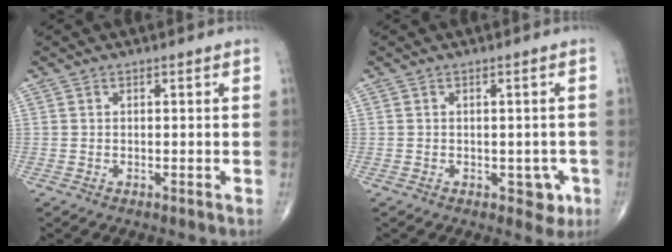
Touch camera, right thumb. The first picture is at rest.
{"total": 3.3, "force": [-1.1, 2.3, 2.1], "torque": [0.003, 0.005, -0.010]}